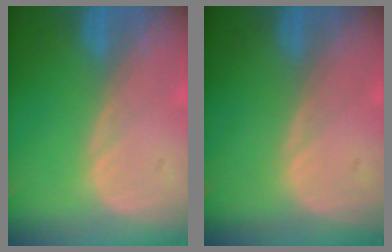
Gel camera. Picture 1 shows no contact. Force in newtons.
{"total": 0.0}